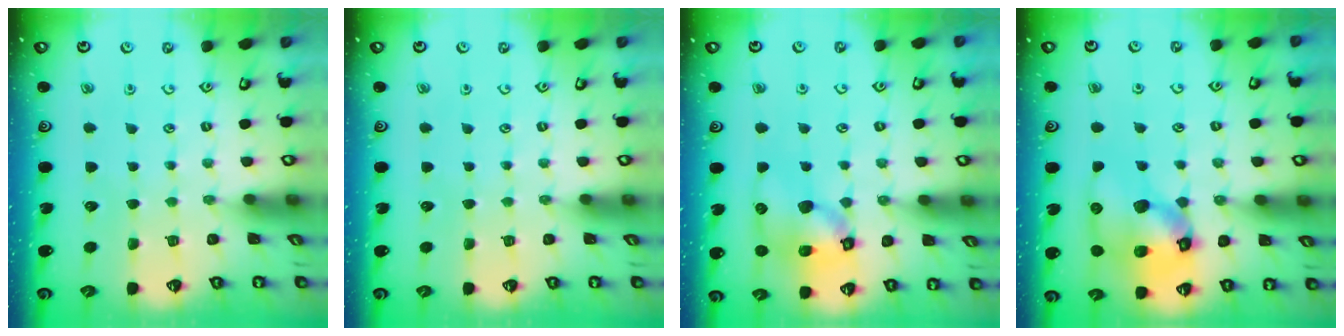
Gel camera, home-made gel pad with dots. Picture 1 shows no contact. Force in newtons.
{"total": 0.0}
{"total": 12.7, "press": 12.5, "slide": 2.1}
{"total": 17.1, "press": 16.9, "slide": 2.5}